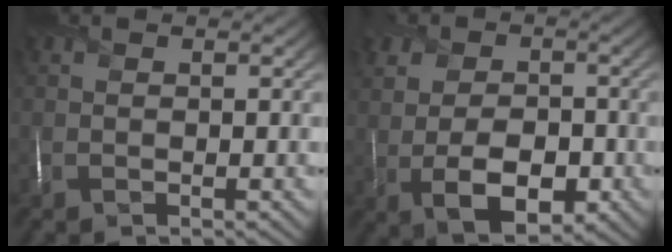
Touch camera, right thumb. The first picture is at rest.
{"total": 9.4, "force": [-1.6, 6.6, 6.5], "torque": [-0.097, -0.002, -0.039]}